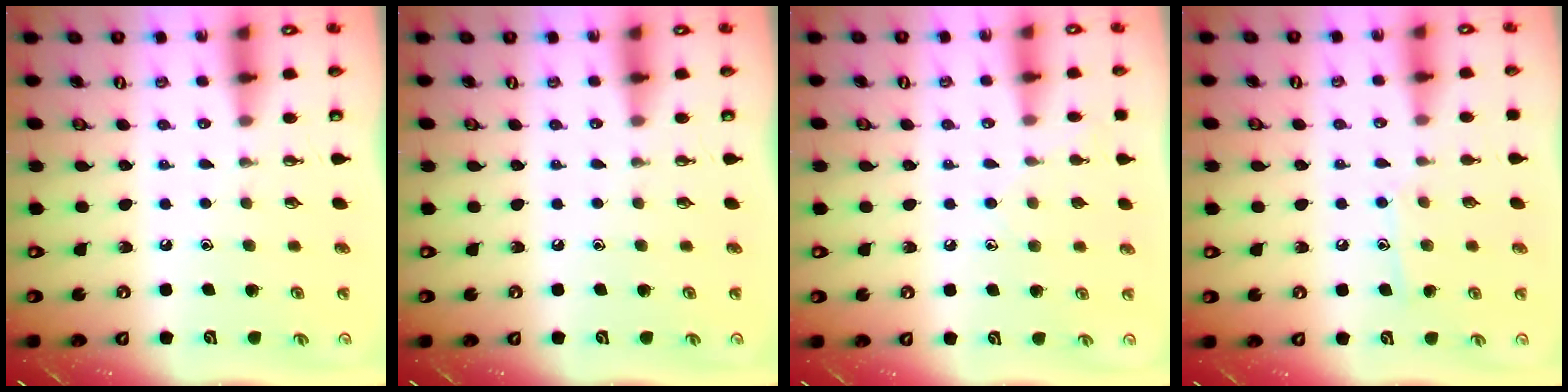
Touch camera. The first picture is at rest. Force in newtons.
{"total": 0.0}
{"total": 6.8, "press": 6.7, "slide": 0.7}
{"total": 7.3, "press": 7.3, "slide": 0.6}